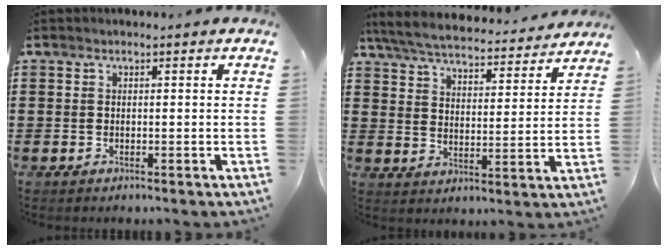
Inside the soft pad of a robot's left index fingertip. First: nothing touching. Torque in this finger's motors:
{"motor_torque": [1.07, -1.07, 0.44, 0.07]}